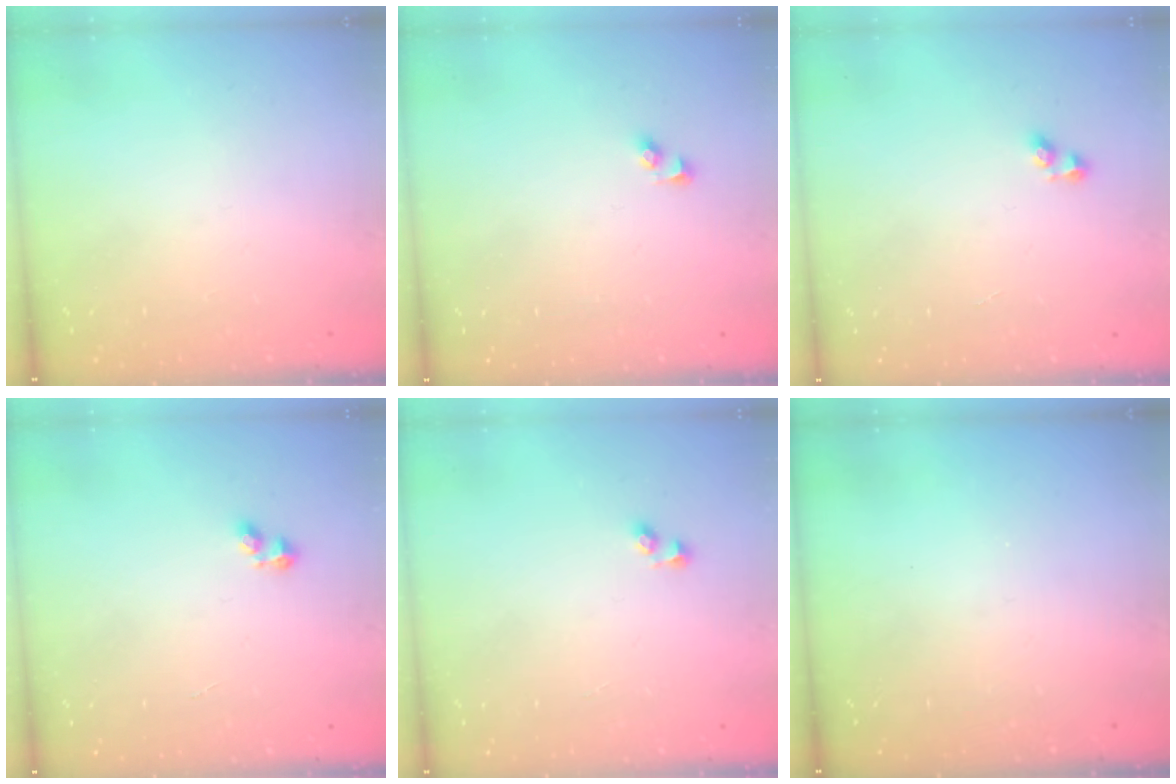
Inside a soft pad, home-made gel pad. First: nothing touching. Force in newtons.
{"total": 2.3, "press": 2.3, "slide": 0.2}
{"total": 2.5, "press": 2.2, "slide": 1.3}
{"total": 2.2, "press": 2.1, "slide": 0.6}
{"total": 2.6, "press": 2.3, "slide": 1.2}
{"total": 0.0}